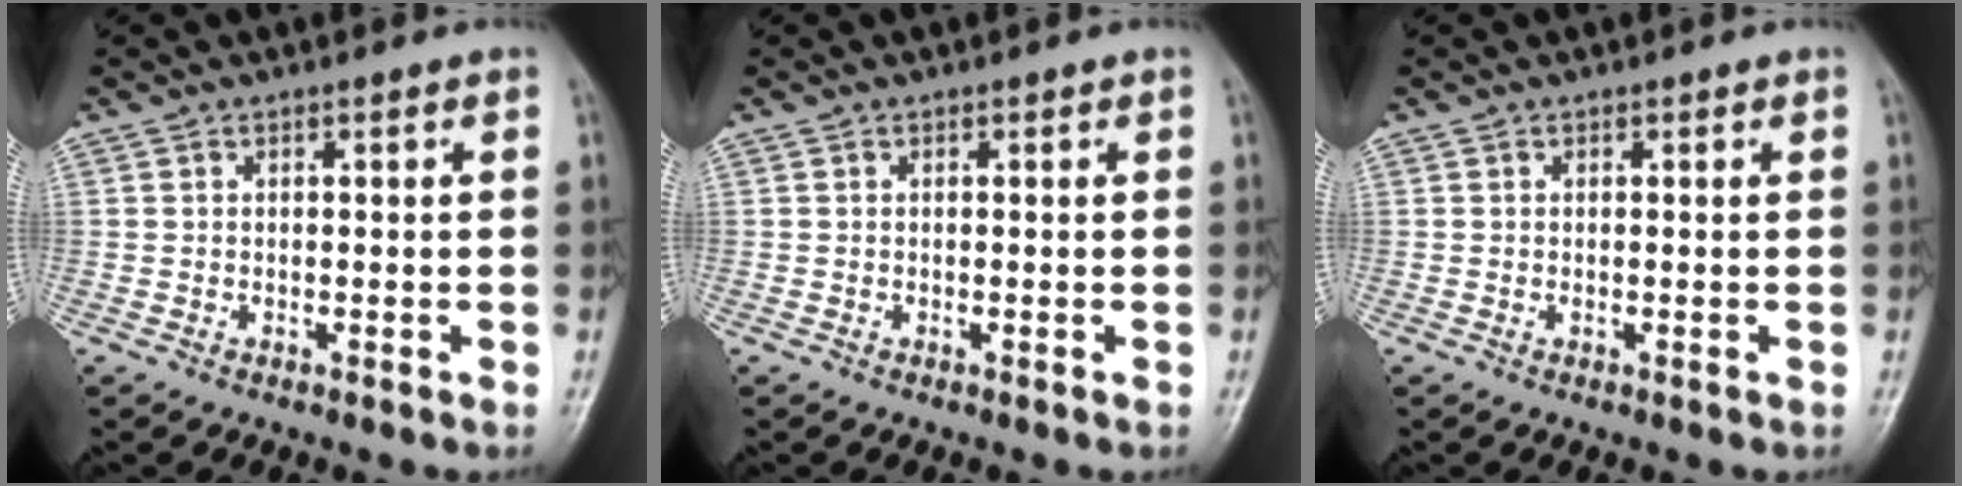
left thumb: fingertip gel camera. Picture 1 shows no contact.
{"total": 0.0}
{"total": 0.0}